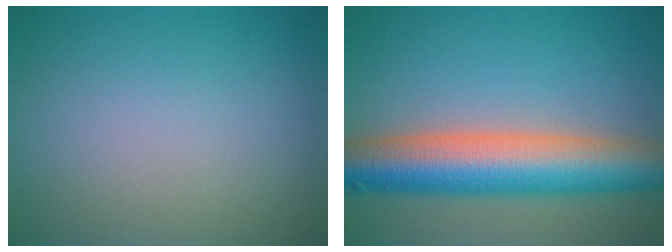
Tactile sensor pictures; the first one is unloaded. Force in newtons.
{"total": 10.2, "press": 10.2, "slide": 0.6}